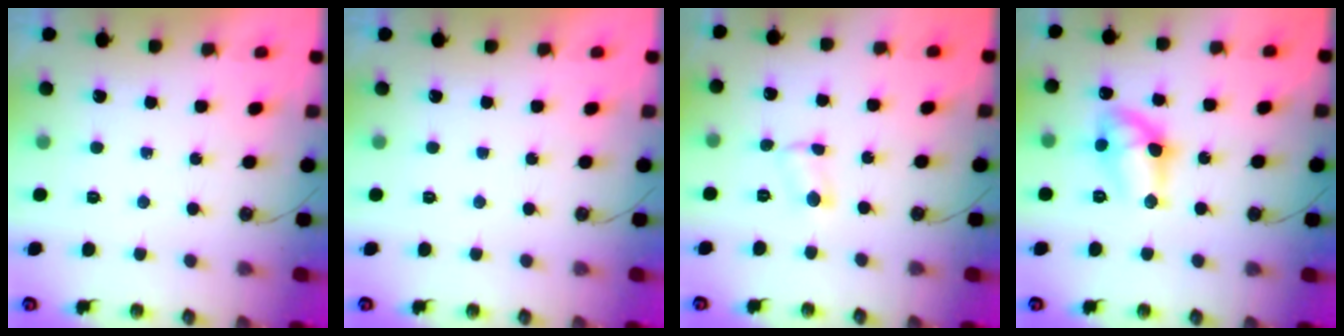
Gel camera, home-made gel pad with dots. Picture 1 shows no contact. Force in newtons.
{"total": 0.0}
{"total": 3.5, "press": 3.4, "slide": 0.7}
{"total": 11.5, "press": 11.4, "slide": 1.0}